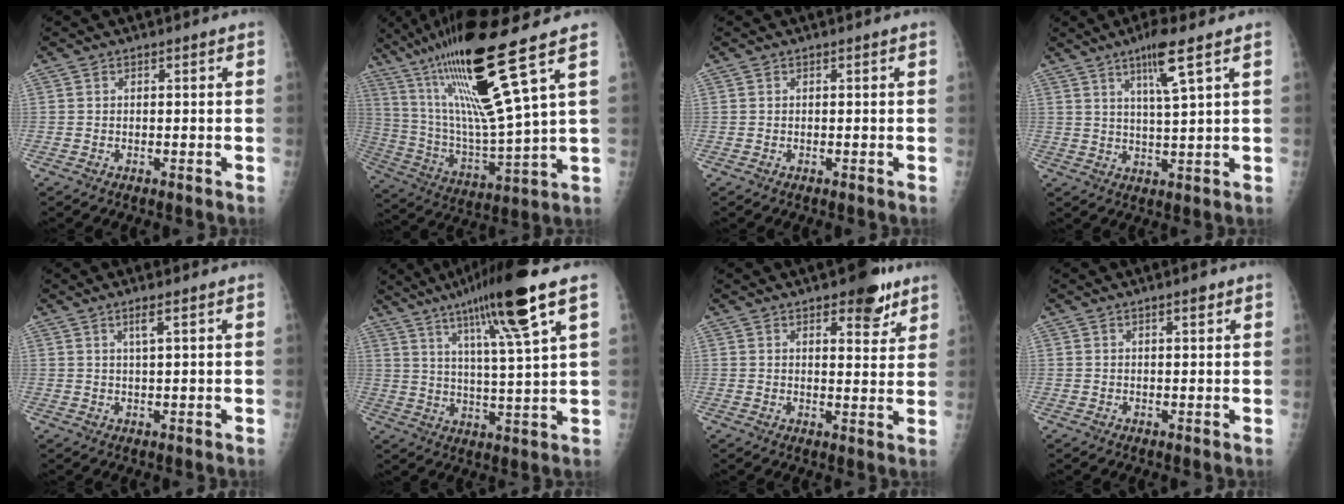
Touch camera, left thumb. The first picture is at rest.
{"total": 22.1, "force": [12.6, 1.1, 18.1], "torque": [-0.335, -0.058, 0.229]}
{"total": 0.0}
{"total": 7.4, "force": [4.0, 0.1, 6.2], "torque": [-0.116, -0.023, 0.075]}
{"total": 2.5, "force": [1.3, 0.0, 2.1], "torque": [-0.045, -0.005, 0.027]}
{"total": 16.3, "force": [9.2, 0.2, 13.4], "torque": [-0.222, -0.032, 0.153]}
{"total": 7.9, "force": [5.0, 3.2, 5.2], "torque": [-0.042, -0.026, 0.065]}
{"total": 1.7, "force": [1.1, 0.3, 1.2], "torque": [-0.016, -0.004, 0.015]}